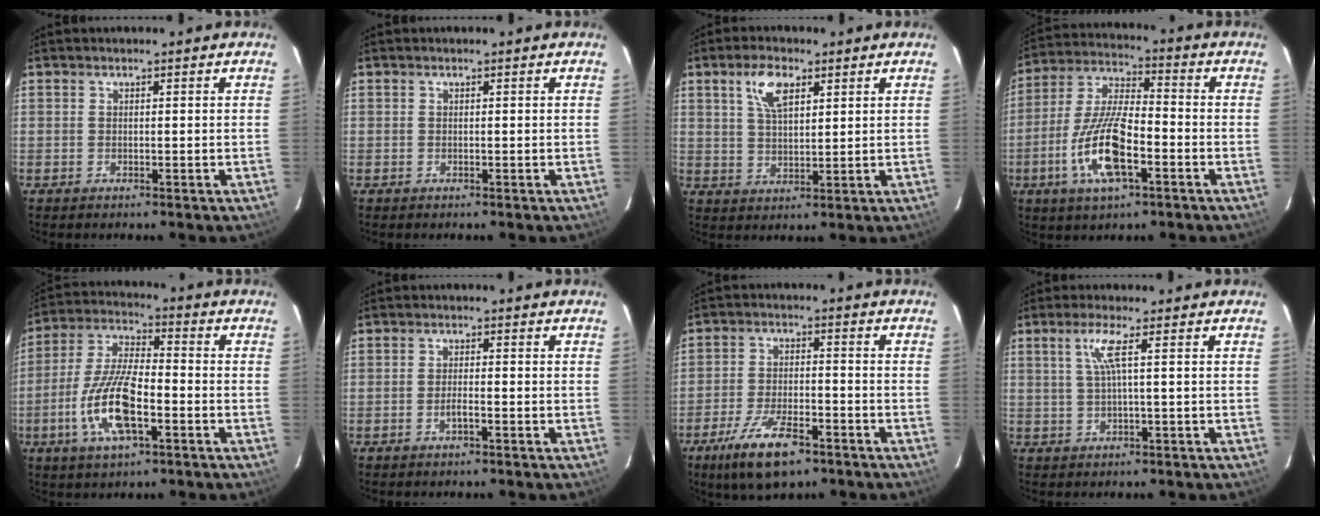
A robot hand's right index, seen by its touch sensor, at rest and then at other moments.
{"total": 0.0}
{"total": 6.6, "force": [3.3, 2.9, 4.9], "torque": [-0.092, 0.012, 0.064]}
{"total": 14.2, "force": [-5.5, 4.5, 12.3], "torque": [-0.263, -0.009, -0.106]}
{"total": 13.7, "force": [-5.0, 4.5, 12.0], "torque": [-0.257, -0.007, -0.096]}
{"total": 2.0, "force": [-1.2, 0.2, 1.6], "torque": [-0.033, 0.000, -0.023]}
{"total": 11.8, "force": [-7.5, 4.0, 8.1], "torque": [-0.178, -0.021, -0.133]}
{"total": 3.8, "force": [0.9, -0.7, 3.6], "torque": [-0.064, 0.005, 0.022]}